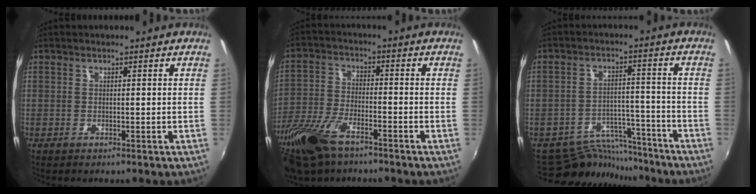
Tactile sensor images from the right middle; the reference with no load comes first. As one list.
[{"total": 14.8, "force": [-10.0, 6.1, 9.0], "torque": [-0.215, -0.029, -0.199]}, {"total": 10.7, "force": [-9.9, 3.8, 1.4], "torque": [-0.037, 0.026, -0.145]}]